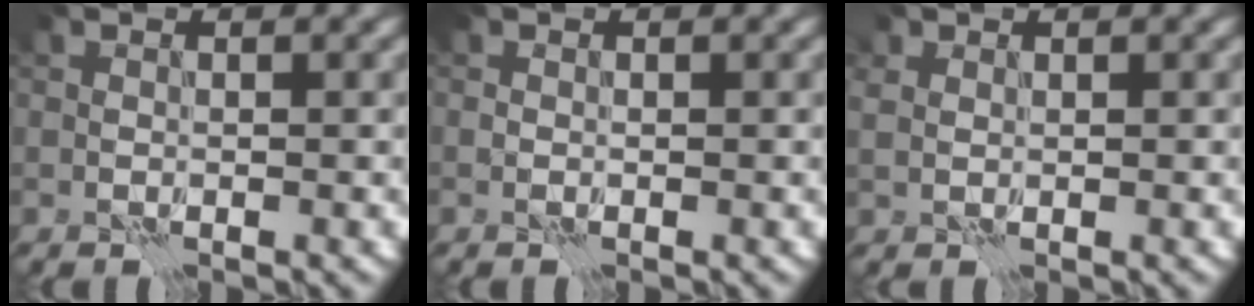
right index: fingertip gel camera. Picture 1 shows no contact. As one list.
[{"total": 0.0}, {"total": 0.7, "force": [0.5, 0.5, 0.0], "torque": [-0.009, 0.002, 0.010]}]